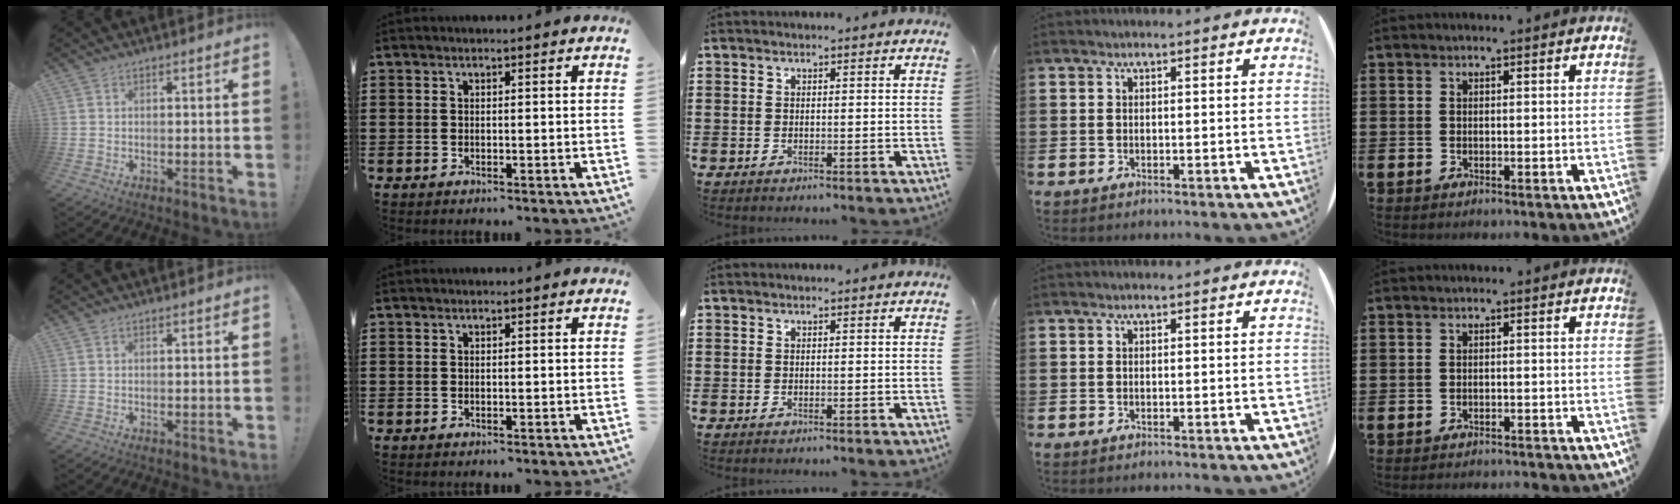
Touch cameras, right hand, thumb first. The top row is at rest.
{"little": {"total": 1.1, "force": [-1.1, -0.1, 0.0], "torque": [-0.001, 0.001, -0.022]}}